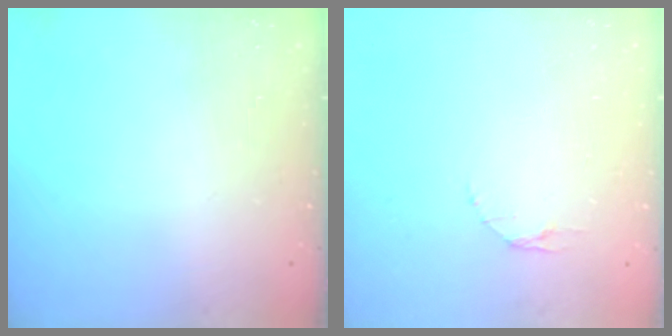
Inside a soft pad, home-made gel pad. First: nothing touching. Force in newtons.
{"total": 3.5, "press": 3.4, "slide": 0.4}